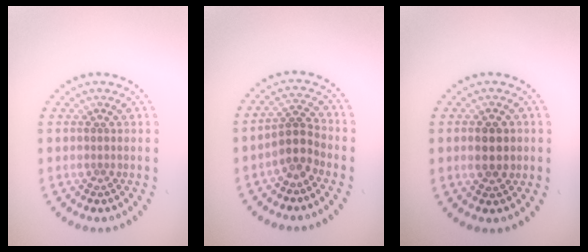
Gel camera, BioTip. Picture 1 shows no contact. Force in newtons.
{"total": 2.7, "press": 2.1, "slide": 1.7}
{"total": 3.3, "press": 3.2, "slide": 0.1}